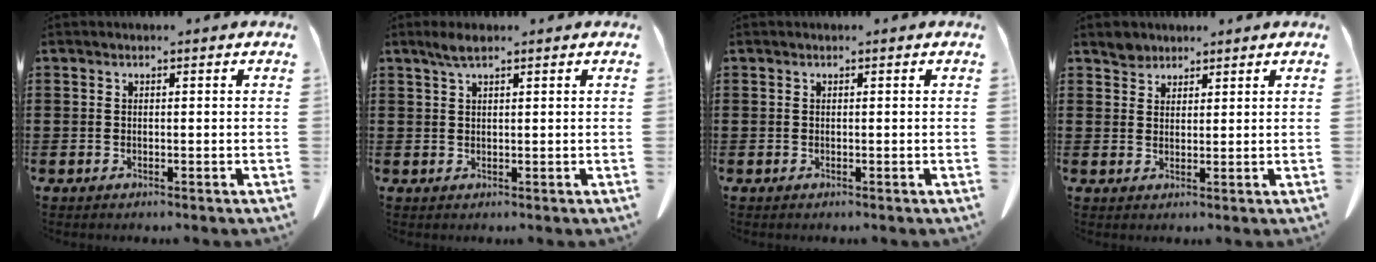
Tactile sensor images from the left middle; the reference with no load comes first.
{"total": 2.3, "force": [1.5, 0.4, 1.7], "torque": [-0.036, 0.001, 0.027]}
{"total": 0.0}
{"total": 2.4, "force": [2.1, 1.1, 0.2], "torque": [-0.011, 0.003, 0.042]}